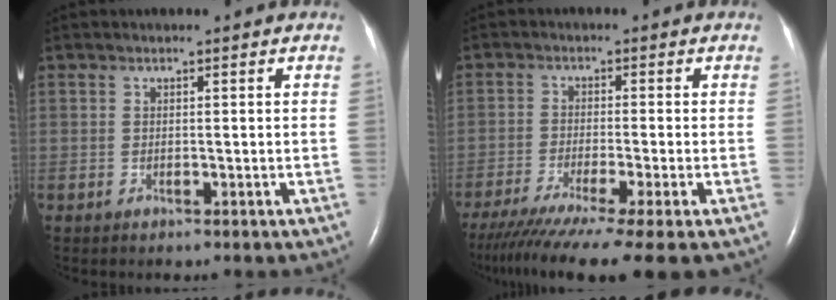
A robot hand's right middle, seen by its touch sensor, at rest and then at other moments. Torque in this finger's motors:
{"motor_torque": [1.08, -1.06, 0.25, 0.10]}